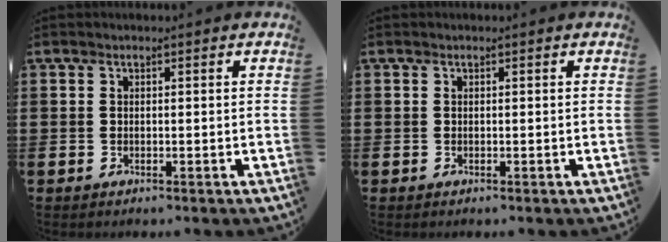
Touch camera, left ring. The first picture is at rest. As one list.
[{"total": 0.0}]